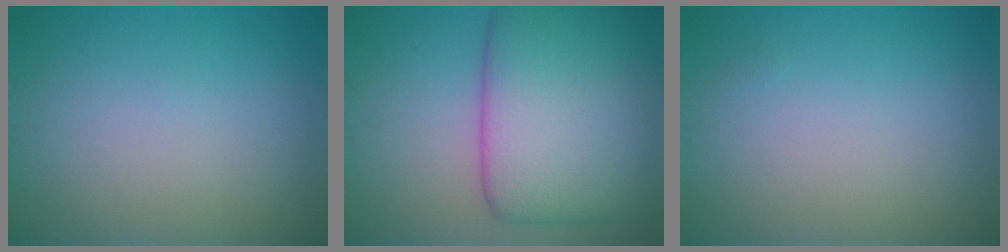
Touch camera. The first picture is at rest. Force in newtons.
{"total": 11.5, "press": 11.5, "slide": 0.5}
{"total": 0.0}